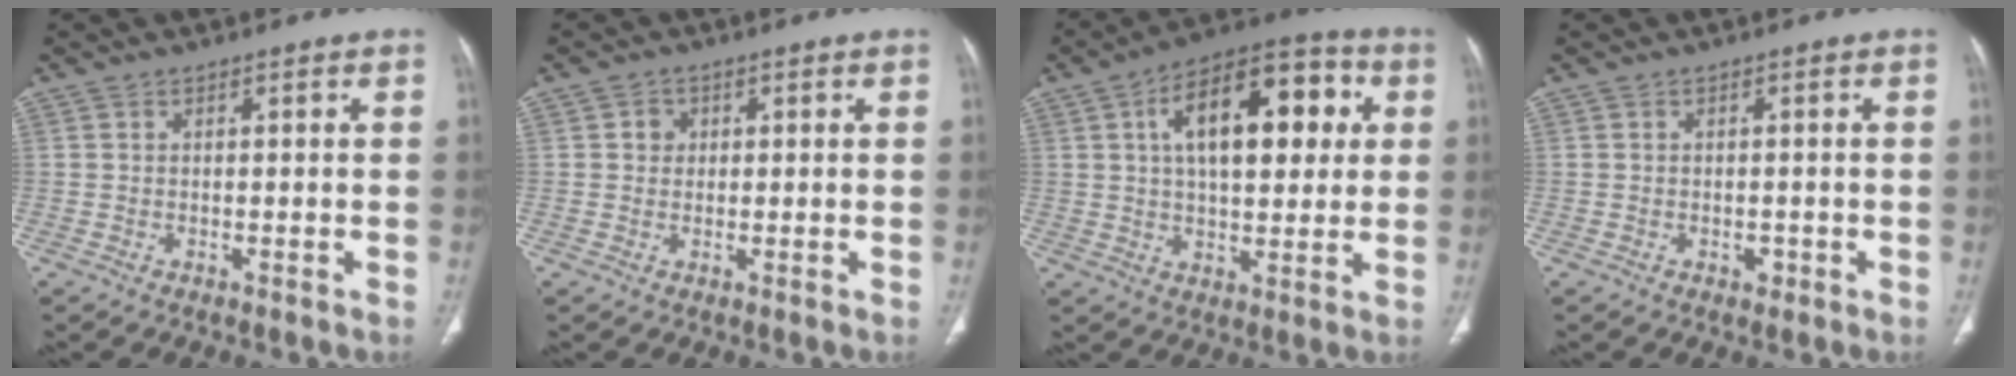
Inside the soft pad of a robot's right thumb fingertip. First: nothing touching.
{"total": 2.0, "force": [0.4, 1.9, 0.6], "torque": [0.001, 0.002, 0.004]}
{"total": 19.1, "force": [4.7, 9.5, 15.8], "torque": [-0.206, 0.020, 0.063]}
{"total": 1.3, "force": [-0.5, 0.9, 0.7], "torque": [-0.007, 0.001, -0.006]}